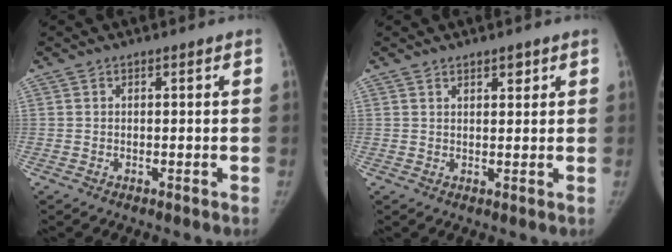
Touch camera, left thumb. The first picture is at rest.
{"total": 1.9, "force": [1.3, 0.9, 1.0], "torque": [-0.004, -0.007, 0.019]}